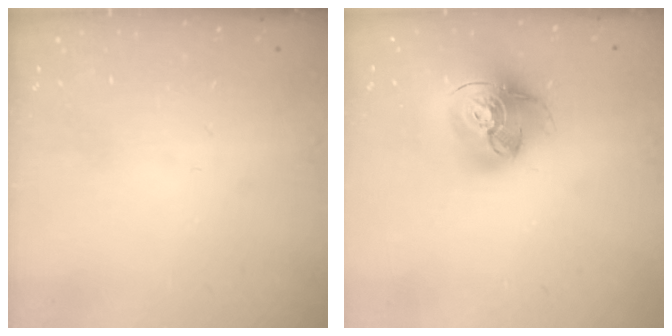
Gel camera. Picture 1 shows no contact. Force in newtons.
{"total": 18.0, "press": 17.9, "slide": 2.0}